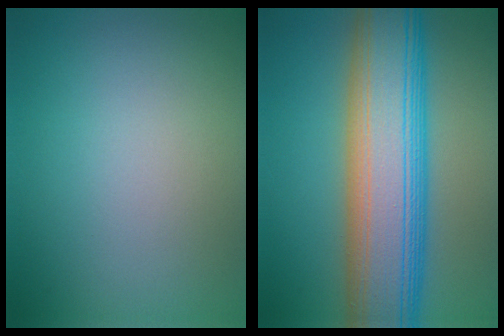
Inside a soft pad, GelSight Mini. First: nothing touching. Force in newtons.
{"total": 12.9, "press": 12.9, "slide": 0.4}